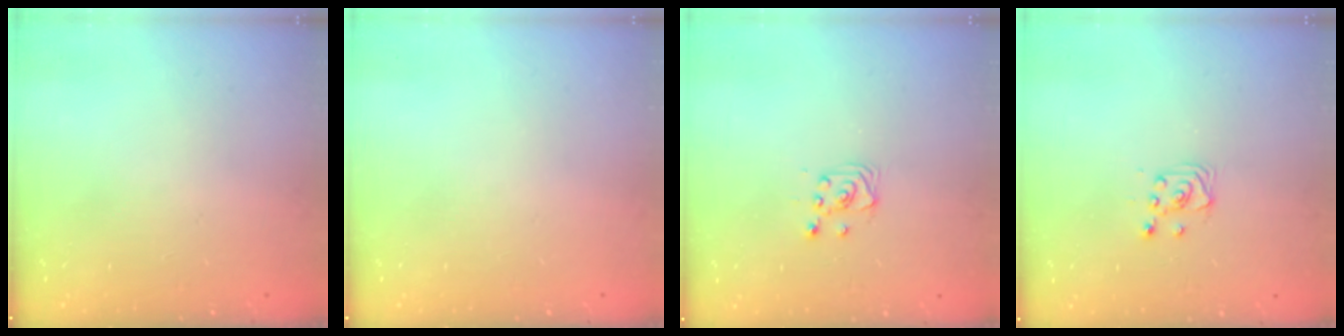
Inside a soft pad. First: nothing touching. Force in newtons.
{"total": 0.0}
{"total": 2.9, "press": 2.9, "slide": 0.4}
{"total": 2.9, "press": 2.9, "slide": 0.4}